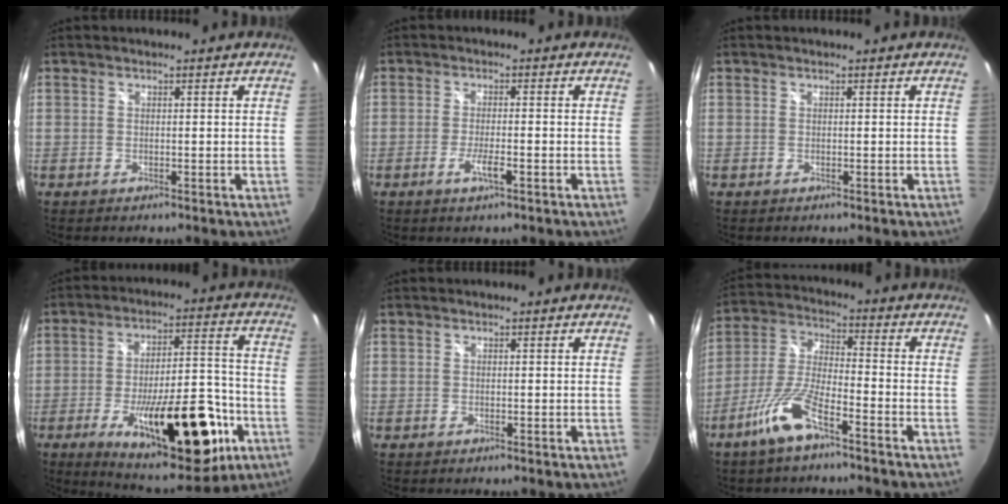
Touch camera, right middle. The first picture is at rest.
{"total": 3.6, "force": [-1.9, 0.5, 3.1], "torque": [-0.064, -0.007, -0.035]}
{"total": 0.0}
{"total": 24.2, "force": [-10.4, 9.3, 19.8], "torque": [-0.300, -0.008, -0.133]}
{"total": 0.0}
{"total": 10.1, "force": [-6.5, 2.4, 7.4], "torque": [-0.163, -0.002, -0.126]}